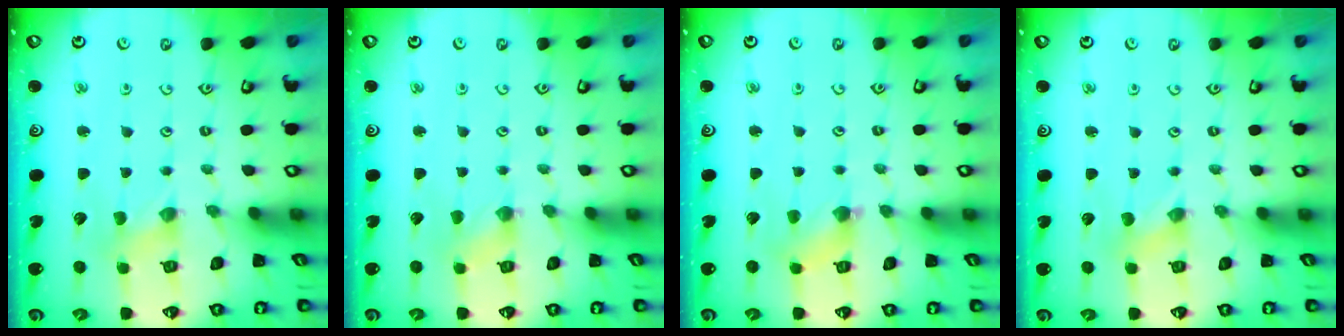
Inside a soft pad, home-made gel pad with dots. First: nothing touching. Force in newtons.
{"total": 0.8, "press": 0.8, "slide": 0.1}
{"total": 2.9, "press": 2.9, "slide": 0.3}
{"total": 0.0}